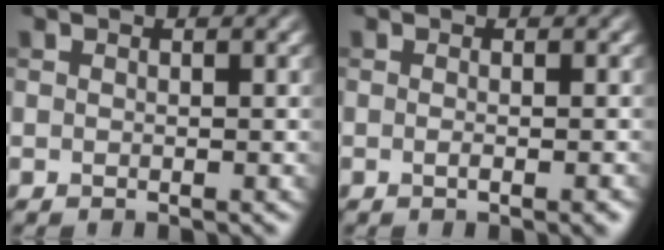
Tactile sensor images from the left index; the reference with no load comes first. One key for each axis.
{"total": 2.2, "fx": -0.3, "fy": 0.9, "fz": 2.0, "tx": -0.013, "ty": 0.001, "tz": -0.008}